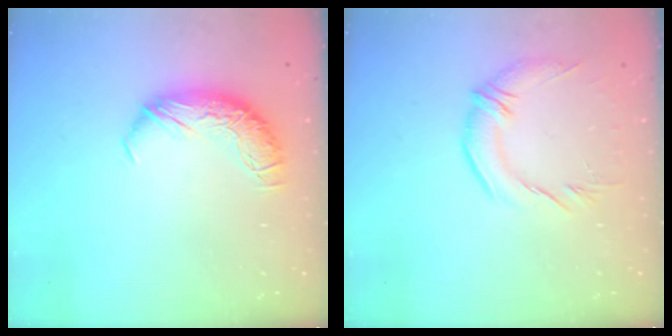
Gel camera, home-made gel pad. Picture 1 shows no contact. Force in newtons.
{"total": 2.7, "press": 1.0, "slide": 2.5}